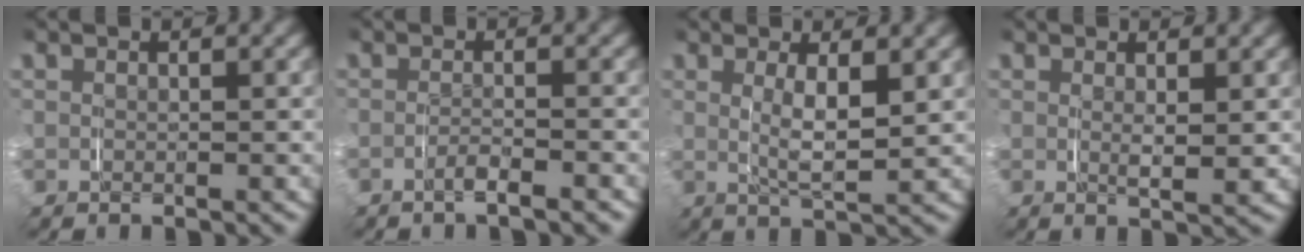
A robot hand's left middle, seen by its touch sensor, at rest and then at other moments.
{"total": 1.5, "force": [-1.4, -0.1, 0.7], "torque": [-0.018, -0.002, -0.026]}
{"total": 3.5, "force": [0.3, 0.8, 3.4], "torque": [-0.060, -0.013, 0.010]}
{"total": 1.5, "force": [0.6, 0.0, 1.4], "torque": [-0.027, -0.010, 0.013]}